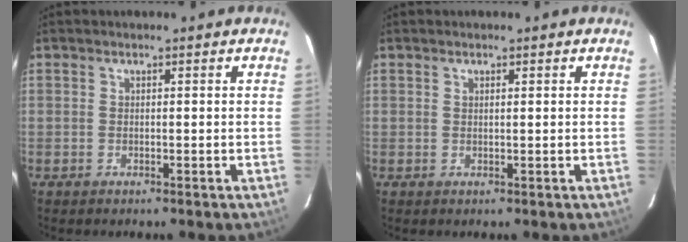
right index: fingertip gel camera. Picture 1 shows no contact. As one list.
[{"total": 0.6, "force": [0.4, 0.1, 0.5], "torque": [-0.009, 0.002, 0.007]}]